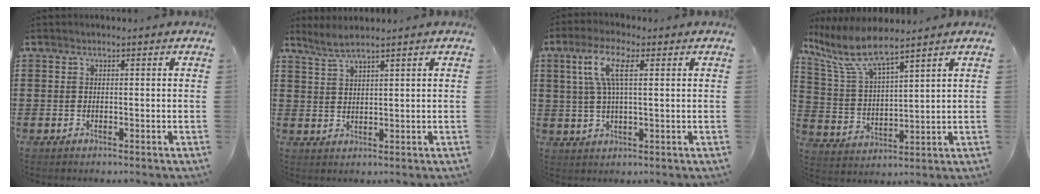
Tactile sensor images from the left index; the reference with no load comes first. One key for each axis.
{"total": 2.8, "fx": 2.4, "fy": -0.2, "fz": 1.4, "tx": -0.033, "ty": -0.001, "tz": 0.045}
{"total": 7.1, "fx": 2.5, "fy": 2.1, "fz": 6.4, "tx": -0.140, "ty": 0.006, "tz": 0.038}
{"total": 7.9, "fx": 6.3, "fy": 1.2, "fz": 4.6, "tx": -0.116, "ty": -0.027, "tz": 0.108}